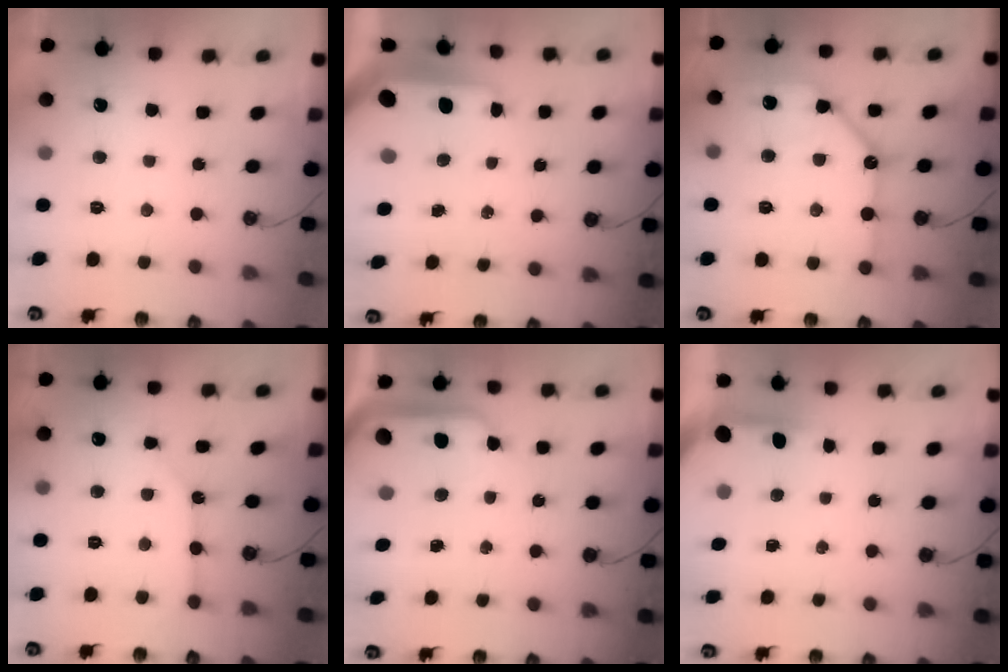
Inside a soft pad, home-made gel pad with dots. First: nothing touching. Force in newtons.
{"total": 13.1, "press": 13.1, "slide": 1.2}
{"total": 15.2, "press": 15.0, "slide": 1.9}
{"total": 8.1, "press": 8.1, "slide": 0.8}
{"total": 11.4, "press": 11.3, "slide": 1.1}
{"total": 3.9, "press": 3.8, "slide": 0.3}